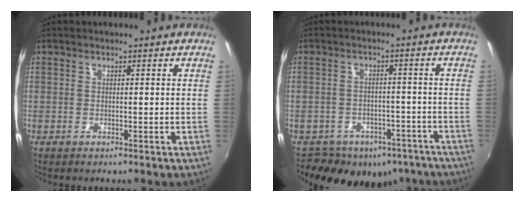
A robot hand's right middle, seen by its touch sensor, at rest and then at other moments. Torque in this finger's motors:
{"motor_torque": [1.07, -1.07, 0.19, 0.09]}